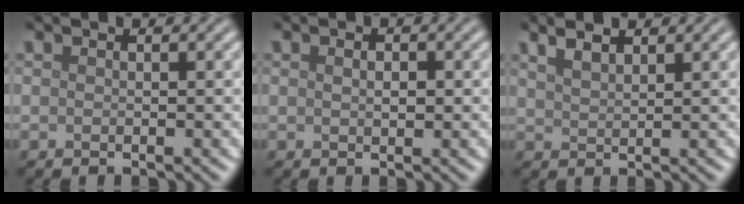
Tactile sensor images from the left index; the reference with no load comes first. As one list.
[{"total": 1.3, "force": [0.3, 0.7, 1.0], "torque": [-0.014, -0.002, 0.008]}, {"total": 2.6, "force": [2.0, 0.8, 1.3], "torque": [-0.013, 0.010, 0.027]}]